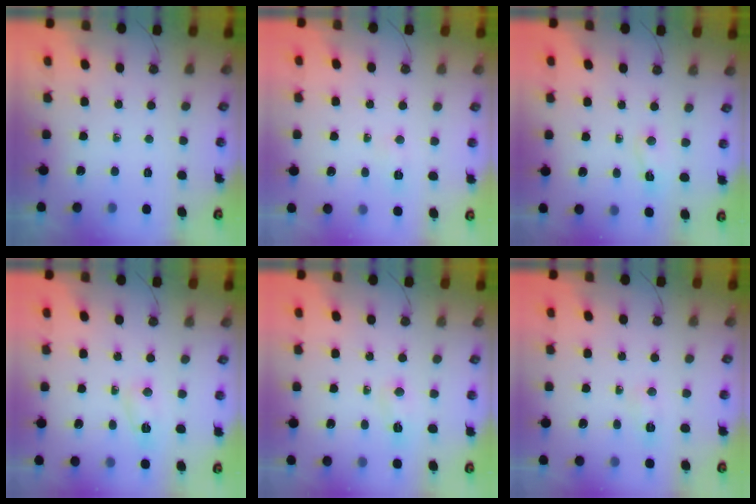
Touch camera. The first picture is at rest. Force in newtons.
{"total": 2.9, "press": 2.7, "slide": 1.0}
{"total": 15.4, "press": 3.2, "slide": 15.1}
{"total": 3.0, "press": 2.9, "slide": 0.6}
{"total": 4.1, "press": 3.9, "slide": 1.3}
{"total": 3.6, "press": 3.6, "slide": 0.4}